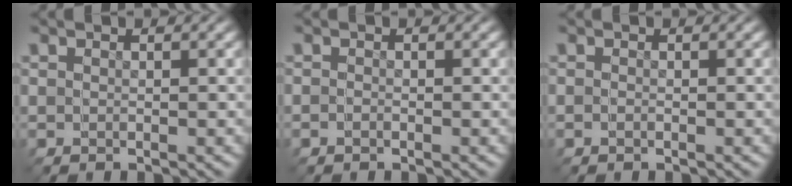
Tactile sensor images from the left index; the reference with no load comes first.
{"total": 1.2, "force": [-0.9, -0.6, -0.5], "torque": [-0.005, -0.009, -0.011]}
{"total": 0.8, "force": [-0.6, -0.4, -0.3], "torque": [-0.005, -0.007, -0.007]}